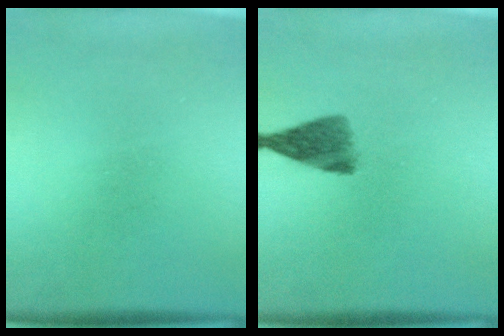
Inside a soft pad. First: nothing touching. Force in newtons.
{"total": 4.3}